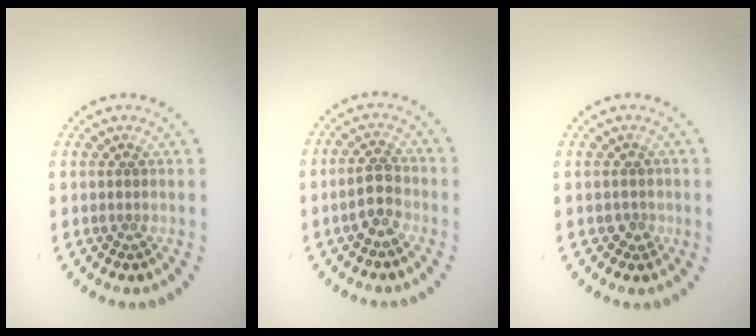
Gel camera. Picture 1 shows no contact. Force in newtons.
{"total": 2.8, "press": 2.7, "slide": 0.7}
{"total": 1.0, "press": 0.9, "slide": 0.4}